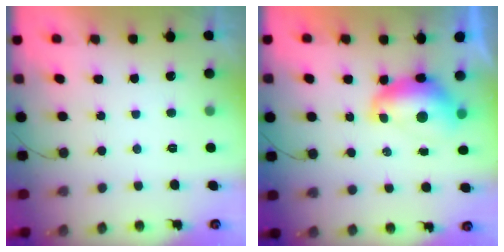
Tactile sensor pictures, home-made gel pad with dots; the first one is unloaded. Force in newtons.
{"total": 8.0, "press": 7.9, "slide": 0.9}